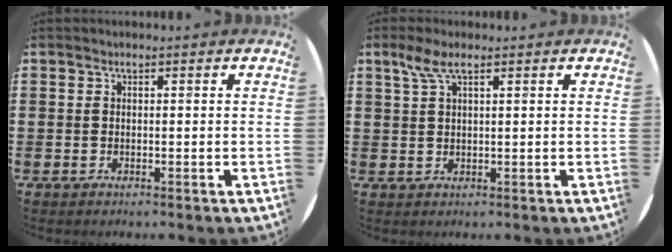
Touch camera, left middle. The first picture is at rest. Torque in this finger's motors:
{"motor_torque": [0.30, -0.26, 0.09, 0.05]}